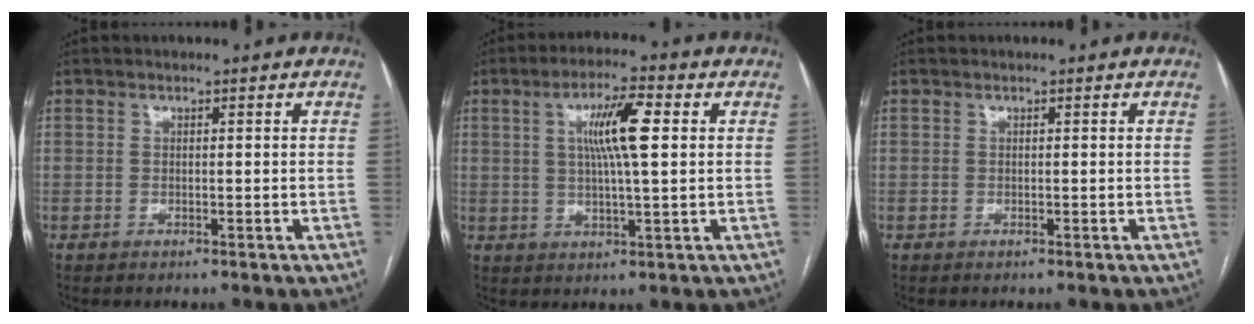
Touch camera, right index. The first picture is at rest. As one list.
[{"total": 8.6, "force": [2.0, 0.9, 8.3], "torque": [-0.152, 0.010, 0.034]}, {"total": 0.0}]